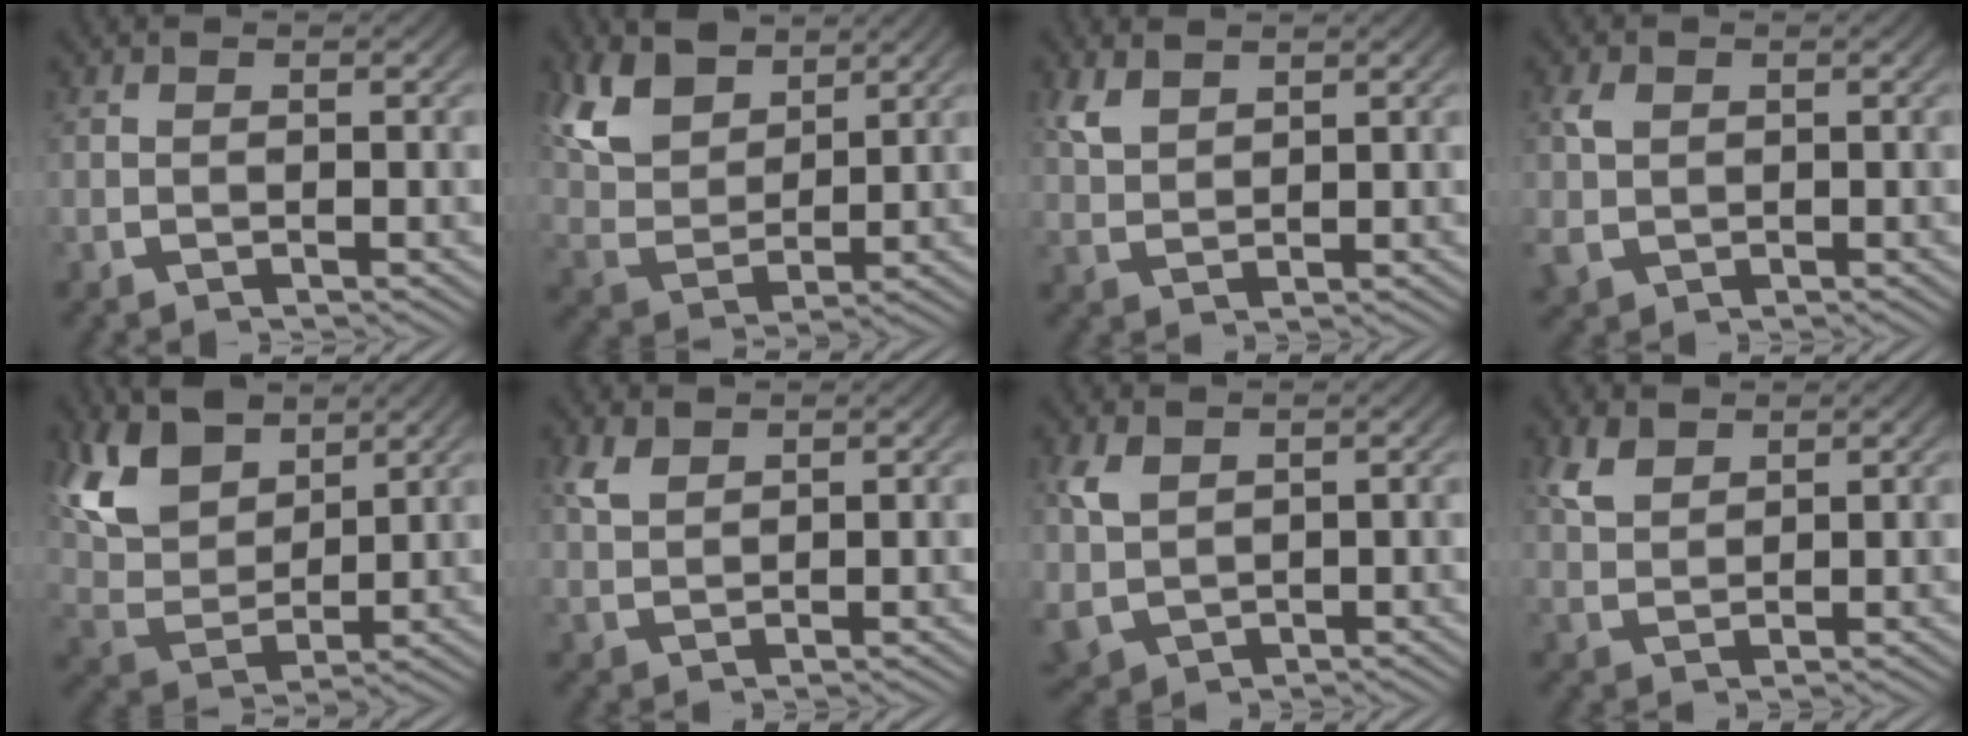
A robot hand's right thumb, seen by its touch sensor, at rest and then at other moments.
{"total": 7.4, "force": [3.4, 4.5, 4.7], "torque": [-0.116, -0.015, 0.075]}
{"total": 2.4, "force": [1.9, 0.9, 1.1], "torque": [-0.025, 0.002, 0.047]}
{"total": 2.7, "force": [0.0, 2.4, 1.2], "torque": [-0.038, -0.014, 0.012]}
{"total": 9.2, "force": [3.4, 5.9, 6.2], "torque": [-0.148, -0.018, 0.072]}
{"total": 2.2, "force": [1.7, 1.0, 1.0], "torque": [-0.021, 0.002, 0.041]}
{"total": 5.0, "force": [0.0, 4.2, 2.7], "torque": [-0.073, -0.030, 0.026]}
{"total": 2.9, "force": [2.2, 1.3, 1.4], "torque": [-0.029, 0.001, 0.051]}